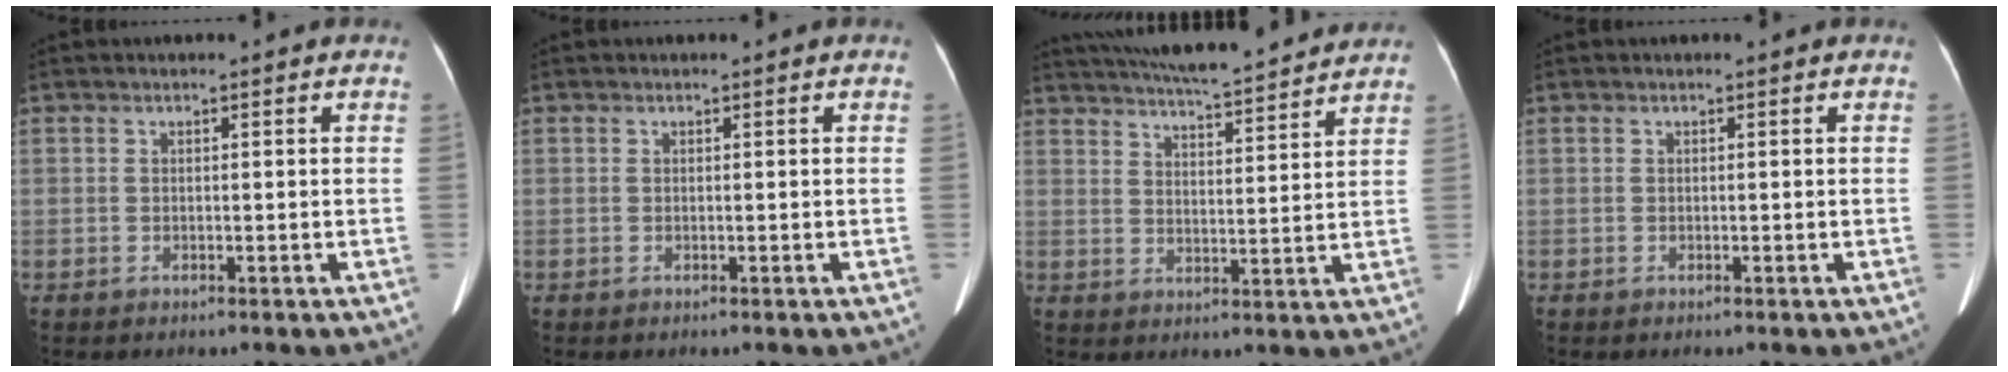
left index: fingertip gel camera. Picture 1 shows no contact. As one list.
[{"total": 0.0}, {"total": 16.9, "force": [15.3, 1.4, 6.9], "torque": [-0.119, 0.024, 0.222]}, {"total": 0.0}]